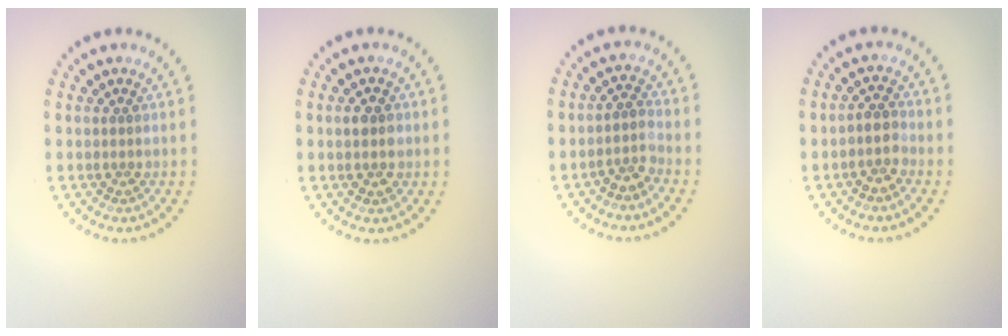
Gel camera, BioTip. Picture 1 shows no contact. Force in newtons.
{"total": 2.5, "press": 2.5, "slide": 0.1}
{"total": 1.9, "press": 1.4, "slide": 1.3}
{"total": 2.1, "press": 1.6, "slide": 1.3}